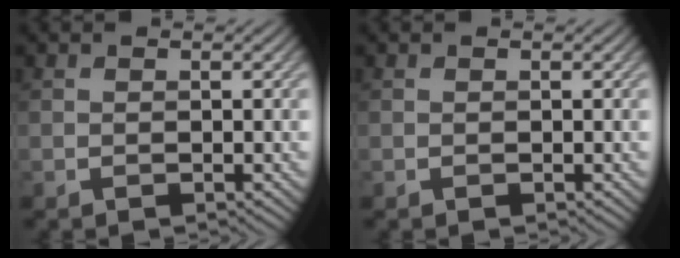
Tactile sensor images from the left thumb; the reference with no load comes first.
{"total": 0.0}